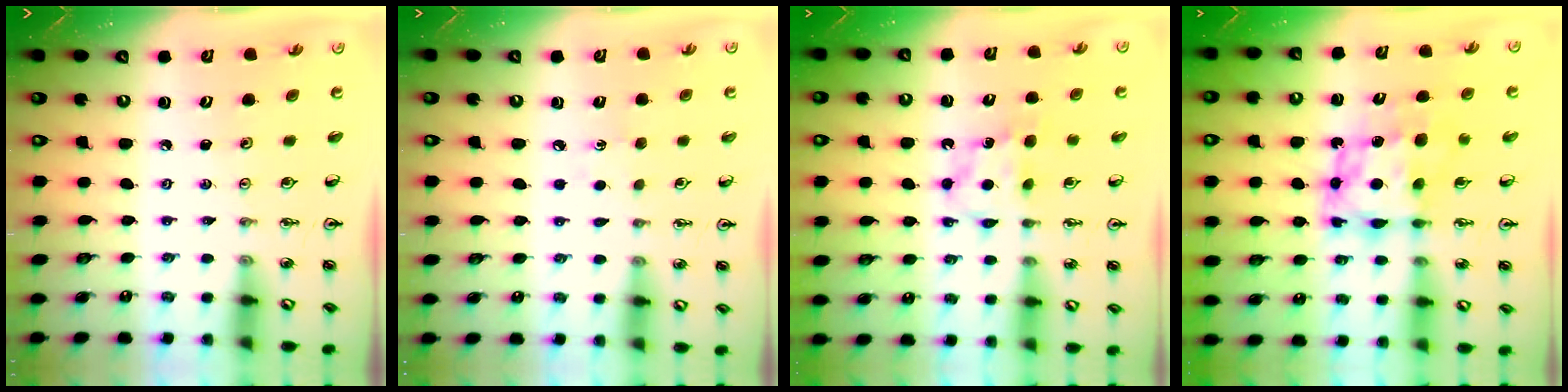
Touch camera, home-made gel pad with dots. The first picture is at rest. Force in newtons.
{"total": 4.3, "press": 4.3, "slide": 0.4}
{"total": 6.3, "press": 6.3, "slide": 0.3}
{"total": 7.1, "press": 7.1, "slide": 0.9}